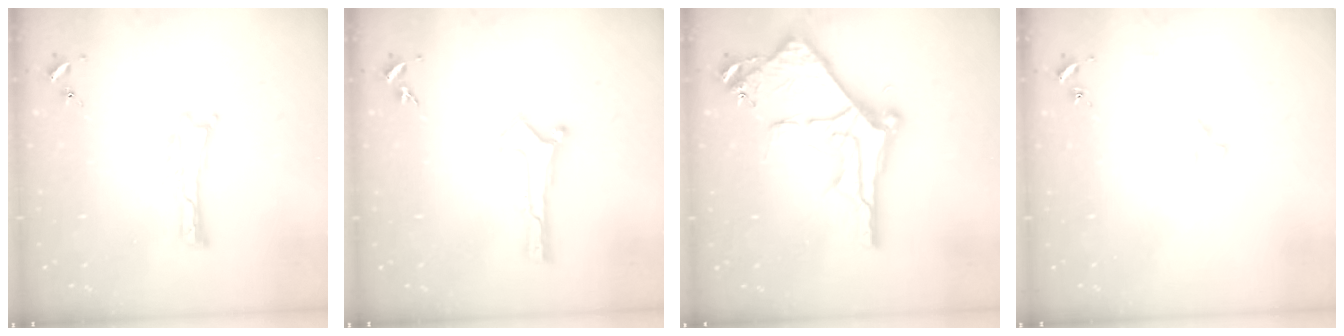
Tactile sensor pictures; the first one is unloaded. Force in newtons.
{"total": 0.0}
{"total": 10.7, "press": 10.6, "slide": 1.2}
{"total": 2.4, "press": 2.4, "slide": 0.4}